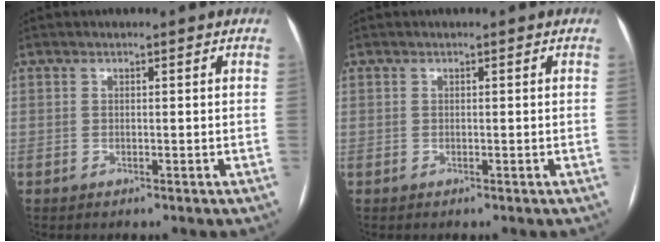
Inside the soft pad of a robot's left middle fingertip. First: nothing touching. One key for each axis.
{"total": 0.0}